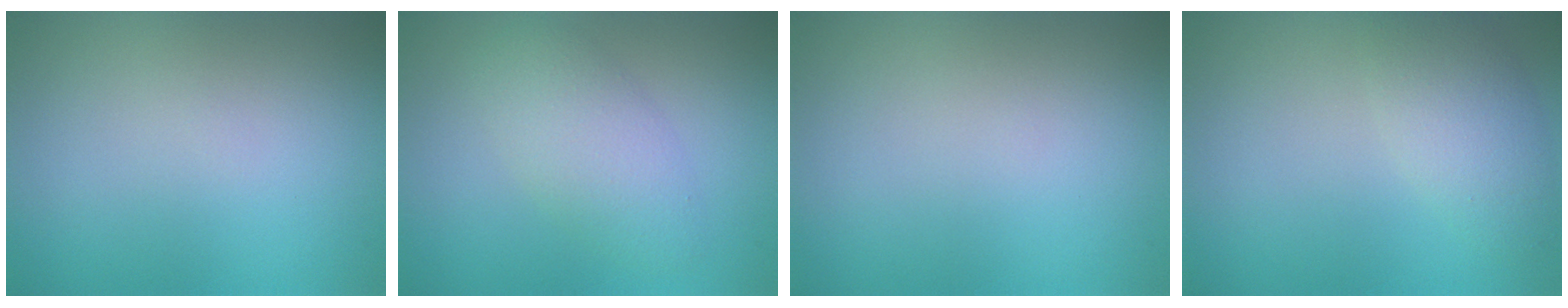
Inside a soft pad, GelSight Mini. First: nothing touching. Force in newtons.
{"total": 3.5, "press": 3.5, "slide": 0.2}
{"total": 0.0}
{"total": 3.1, "press": 3.1, "slide": 0.1}